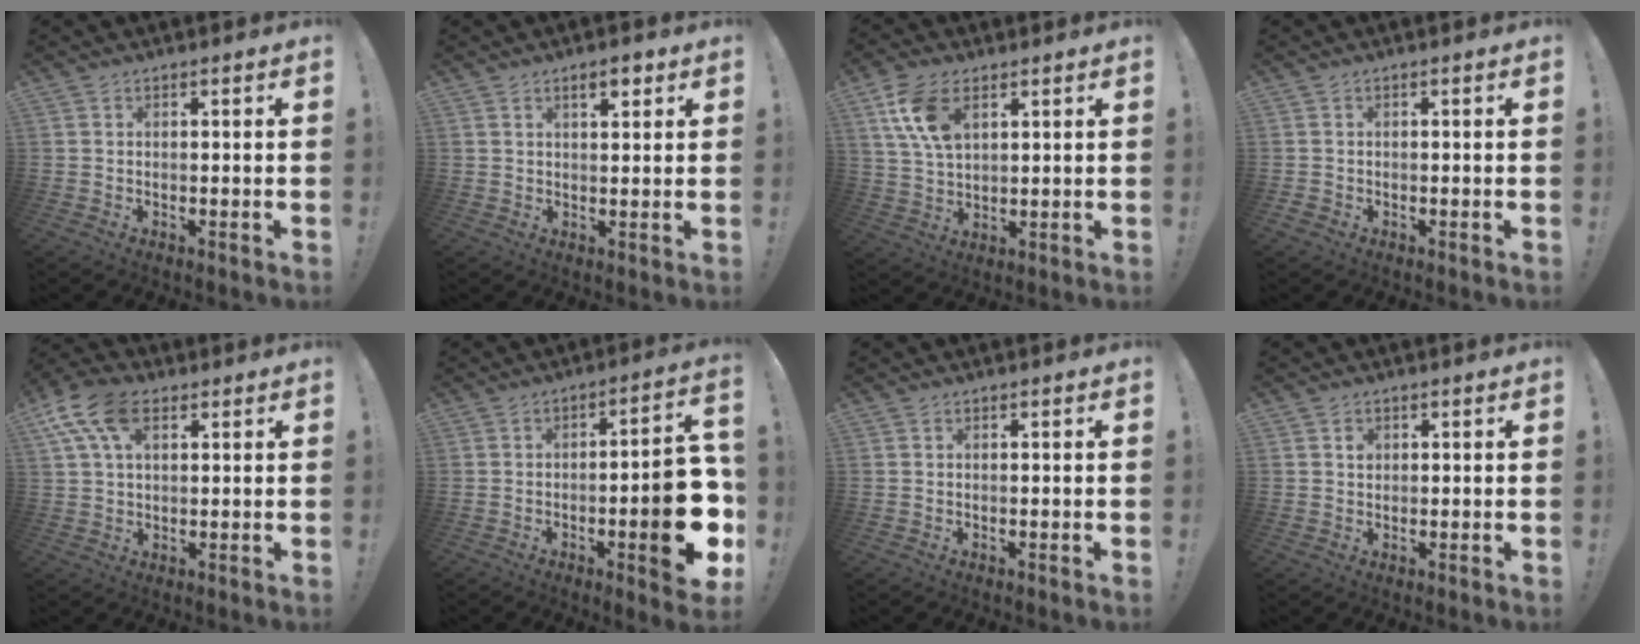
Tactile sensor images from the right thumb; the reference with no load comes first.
{"total": 4.1, "force": [2.5, 1.5, 2.8], "torque": [-0.032, -0.009, 0.038]}
{"total": 11.5, "force": [5.3, 6.5, 7.8], "torque": [-0.165, -0.008, 0.100]}
{"total": 1.0, "force": [-0.7, 0.8, 0.0], "torque": [-0.003, 0.005, -0.012]}
{"total": 12.6, "force": [5.3, 7.3, 8.8], "torque": [-0.159, -0.008, 0.097]}
{"total": 15.8, "force": [-3.9, 4.1, 14.7], "torque": [-0.178, 0.007, -0.055]}
{"total": 0.0}
{"total": 1.6, "force": [0.6, 1.4, 0.5], "torque": [-0.001, 0.000, 0.007]}